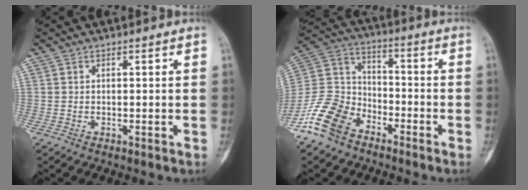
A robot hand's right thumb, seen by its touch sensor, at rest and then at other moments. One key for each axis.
{"total": 13.2, "fx": -8.7, "fy": 8.1, "fz": 5.8, "tx": -0.113, "ty": 0.058, "tz": -0.180}